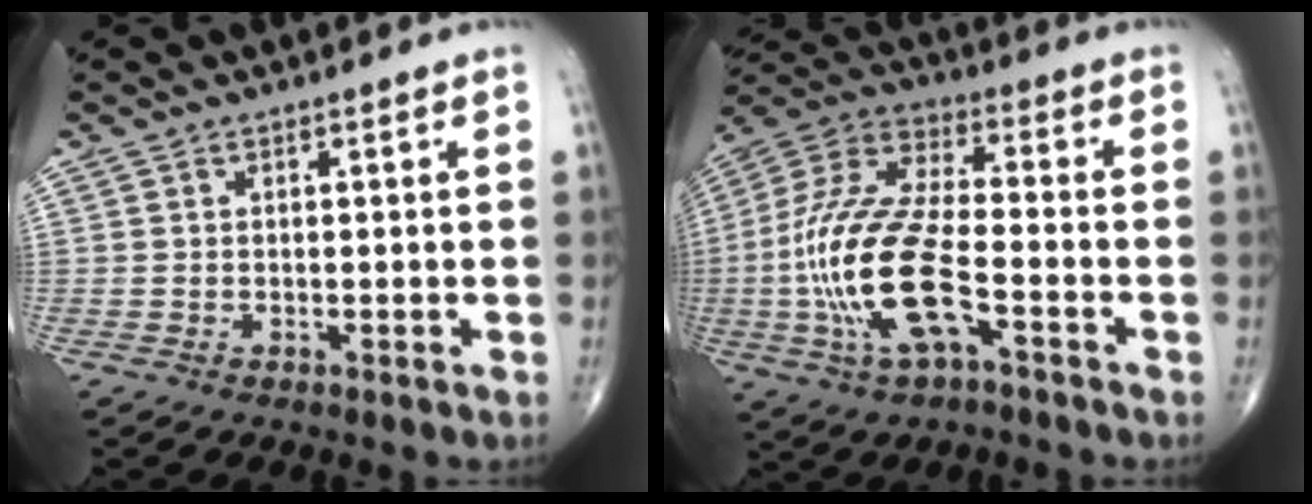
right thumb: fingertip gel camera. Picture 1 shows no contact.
{"total": 19.6, "force": [-5.4, 7.4, 17.3], "torque": [-0.381, 0.028, -0.097]}